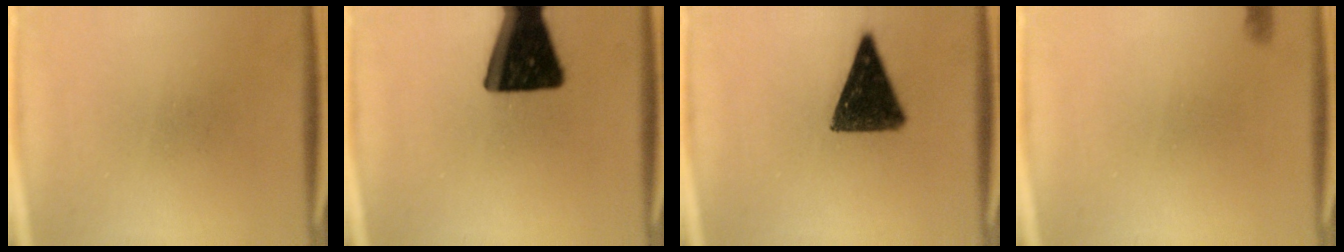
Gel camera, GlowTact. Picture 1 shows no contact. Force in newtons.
{"total": 19.3}
{"total": 12.4}
{"total": 0.7}